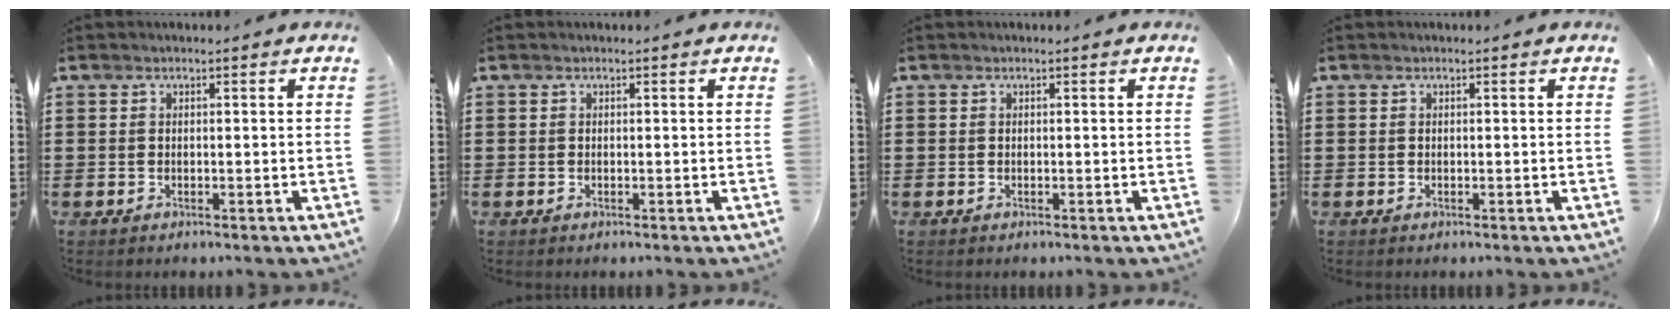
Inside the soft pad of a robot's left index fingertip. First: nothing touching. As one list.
[{"total": 0.0}, {"total": 0.0}, {"total": 0.0}]